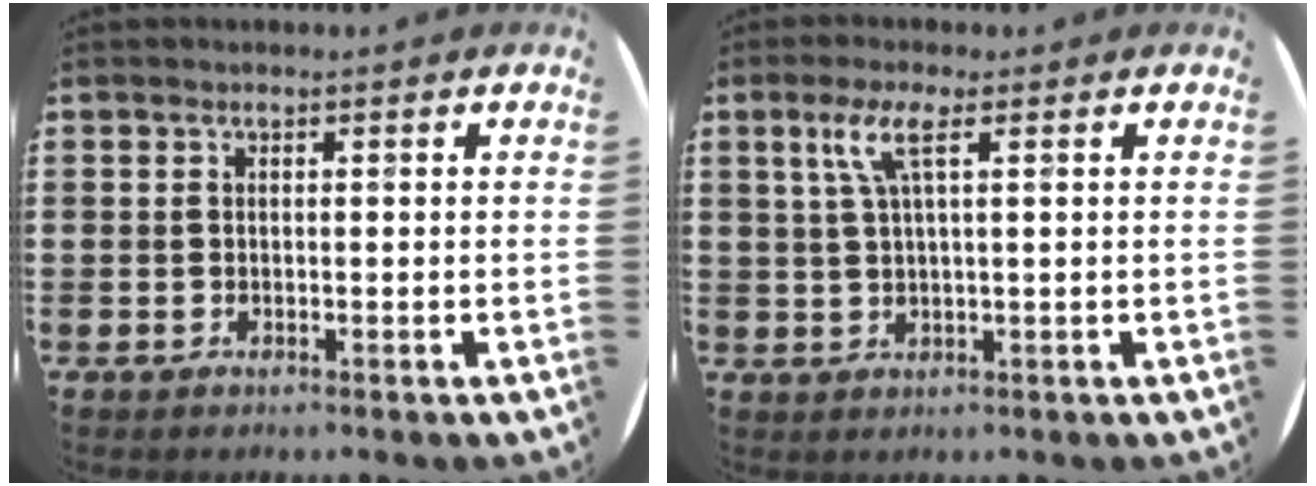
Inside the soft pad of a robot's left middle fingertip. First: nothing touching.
{"total": 4.1, "force": [1.8, 0.6, 3.7], "torque": [-0.078, 0.007, 0.028]}